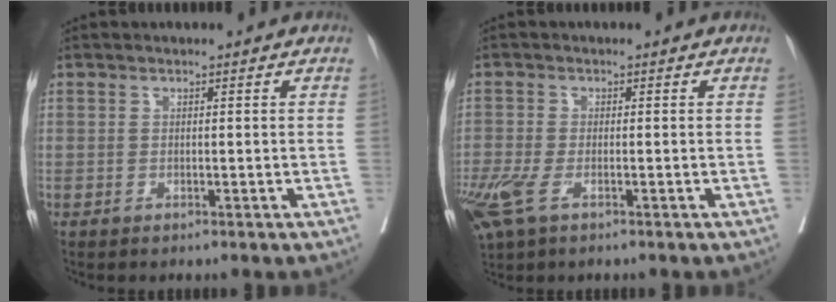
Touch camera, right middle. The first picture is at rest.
{"total": 7.2, "force": [-3.8, 3.1, 5.3], "torque": [-0.131, -0.023, -0.073]}